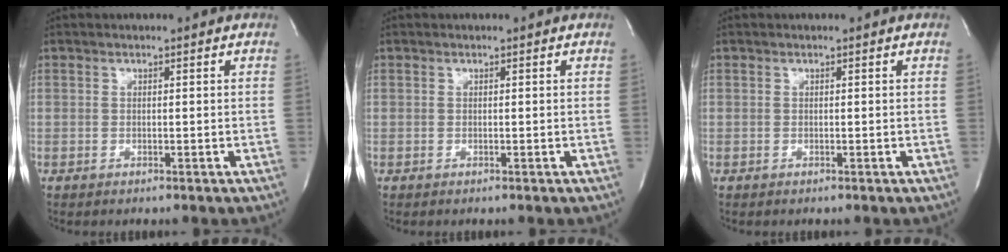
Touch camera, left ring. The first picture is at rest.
{"total": 0.0}
{"total": 0.0}